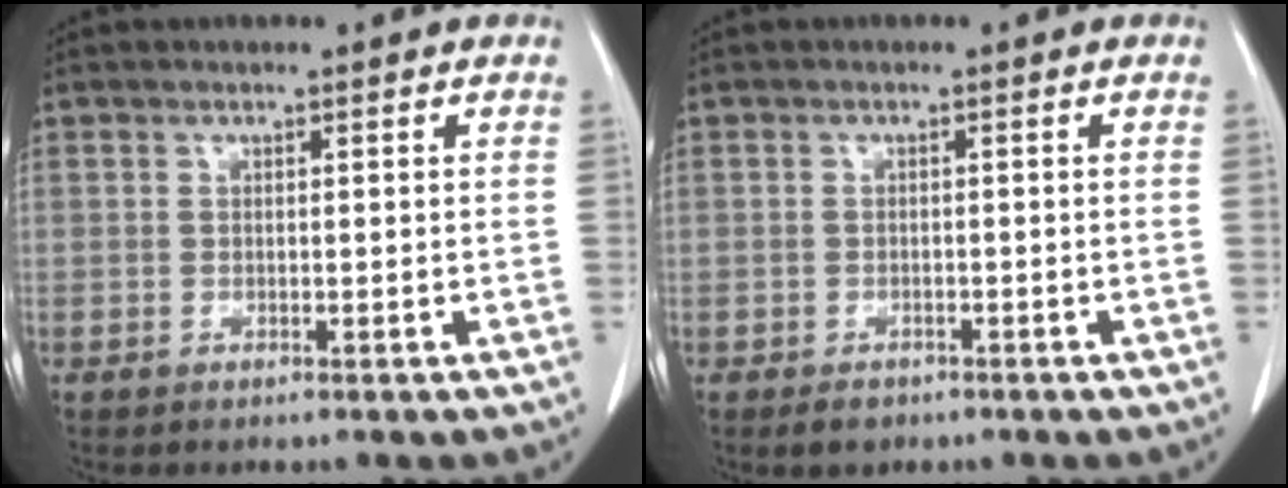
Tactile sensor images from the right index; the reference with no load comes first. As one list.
[{"total": 2.0, "force": [-1.3, 1.4, 0.6], "torque": [-0.010, 0.001, -0.016]}]